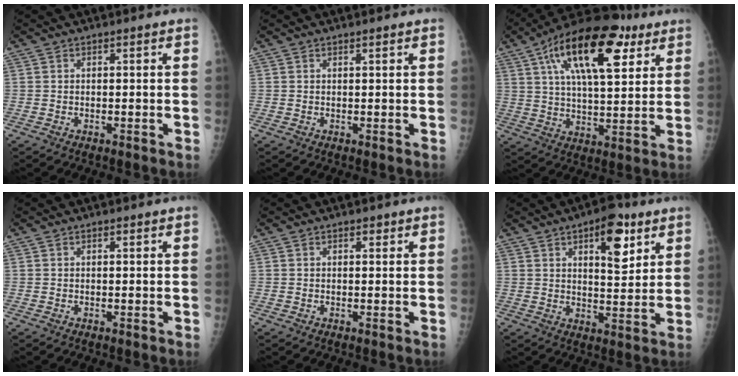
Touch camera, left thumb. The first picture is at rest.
{"total": 0.6, "force": [0.4, 0.1, 0.4], "torque": [-0.006, -0.002, 0.007]}
{"total": 21.6, "force": [9.7, 9.1, 17.0], "torque": [-0.262, -0.006, 0.156]}
{"total": 0.6, "force": [0.3, 0.2, 0.4], "torque": [-0.008, -0.001, 0.004]}
{"total": 1.2, "force": [0.7, 0.7, 0.8], "torque": [-0.005, -0.001, 0.008]}
{"total": 10.4, "force": [5.2, 4.5, 7.9], "torque": [-0.088, -0.025, 0.073]}